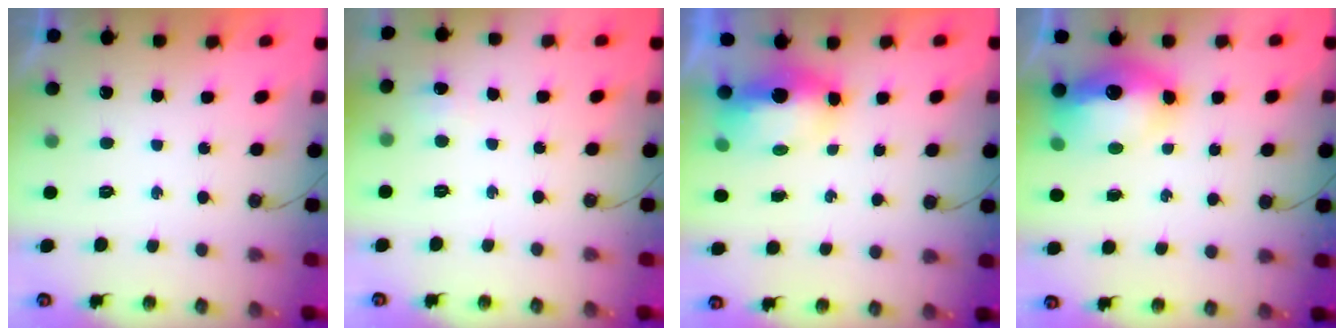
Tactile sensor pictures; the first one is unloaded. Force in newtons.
{"total": 11.1, "press": 3.6, "slide": 10.5}
{"total": 6.8, "press": 6.8, "slide": 0.8}
{"total": 14.3, "press": 14.2, "slide": 1.3}